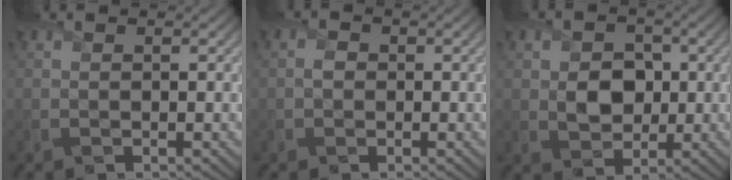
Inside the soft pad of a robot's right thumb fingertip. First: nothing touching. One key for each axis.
{"total": 1.1, "fx": -0.3, "fy": 1.0, "fz": 0.4, "tx": -0.009, "ty": -0.002, "tz": -0.011}
{"total": 4.6, "fx": 0.1, "fy": 3.8, "fz": 2.5, "tx": -0.055, "ty": -0.005, "tz": -0.009}